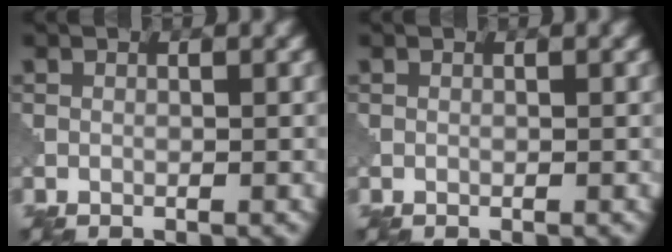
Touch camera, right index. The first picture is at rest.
{"total": 0.0}